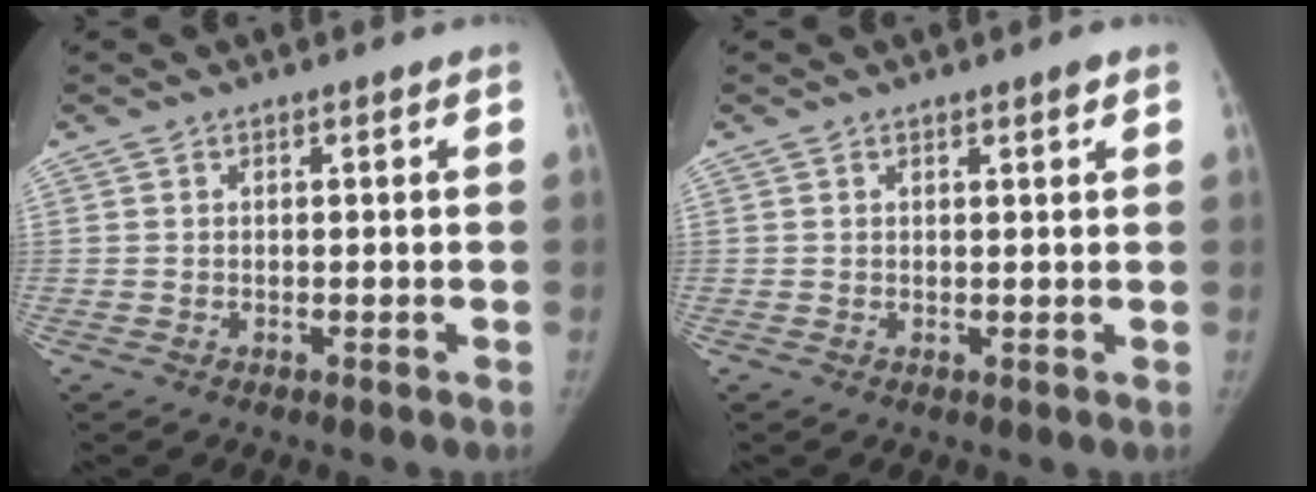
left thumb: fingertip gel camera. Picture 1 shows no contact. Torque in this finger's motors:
{"motor_torque": [-0.15, -0.12, -0.23, 0.30, 0.00]}